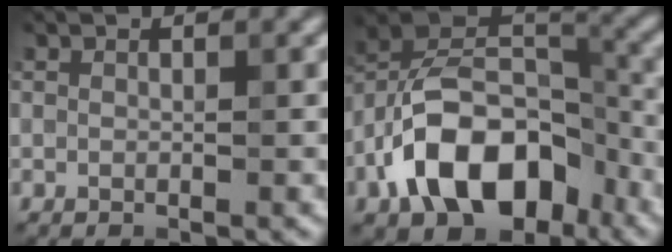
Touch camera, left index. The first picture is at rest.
{"total": 11.7, "force": [-5.3, 7.0, 7.7], "torque": [-0.123, 0.012, -0.103]}